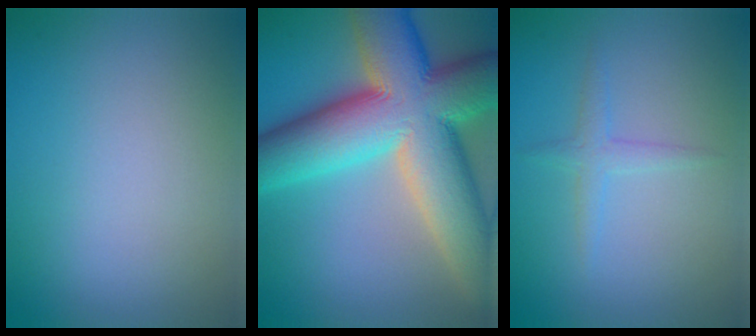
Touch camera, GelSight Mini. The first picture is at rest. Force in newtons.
{"total": 17.3, "press": 17.3, "slide": 0.9}
{"total": 1.5, "press": 1.5, "slide": 0.0}